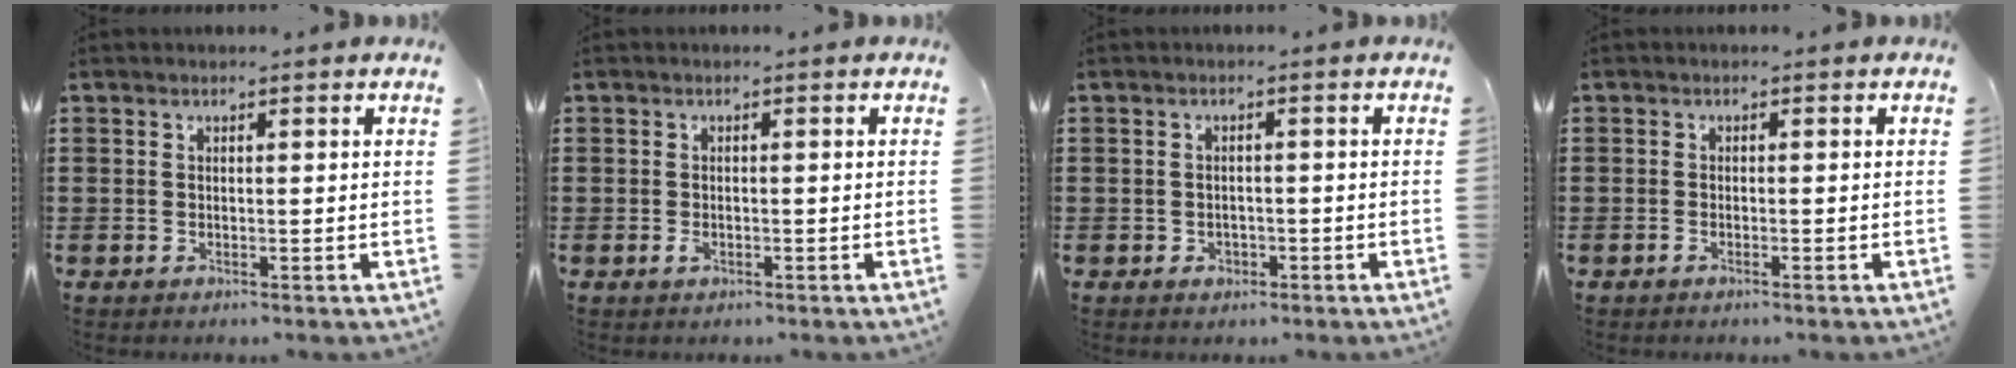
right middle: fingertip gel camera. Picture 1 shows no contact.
{"total": 1.0, "force": [-0.5, 0.5, 0.7], "torque": [-0.023, -0.006, -0.011]}
{"total": 1.1, "force": [-0.5, 0.8, 0.4], "torque": [-0.012, -0.001, -0.012]}
{"total": 0.6, "force": [-0.4, 0.0, 0.4], "torque": [-0.008, -0.002, -0.008]}